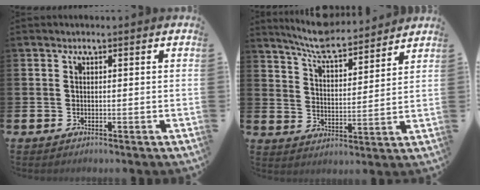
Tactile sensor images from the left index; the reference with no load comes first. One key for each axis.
{"total": 7.9, "fx": 7.6, "fy": 1.1, "fz": 2.0, "tx": -0.074, "ty": -0.051, "tz": 0.134}